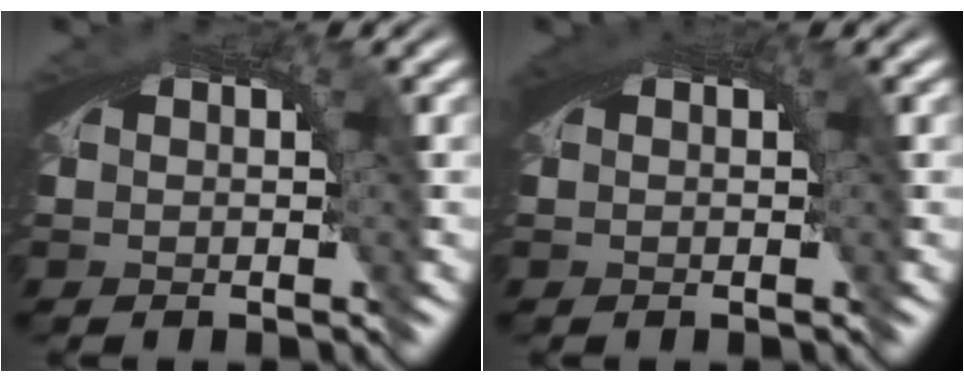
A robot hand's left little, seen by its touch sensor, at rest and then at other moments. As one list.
[{"total": 1.3, "force": [0.6, 0.0, 1.1], "torque": [-0.016, 0.003, 0.010]}]